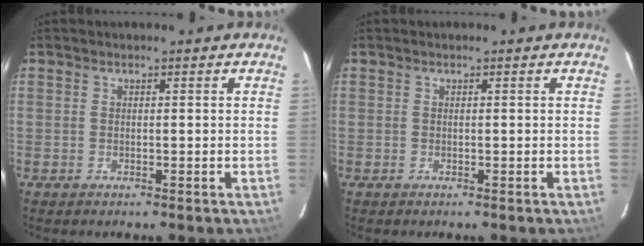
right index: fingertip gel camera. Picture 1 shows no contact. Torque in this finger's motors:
{"motor_torque": [0.00, 0.00, 0.00, 0.00]}